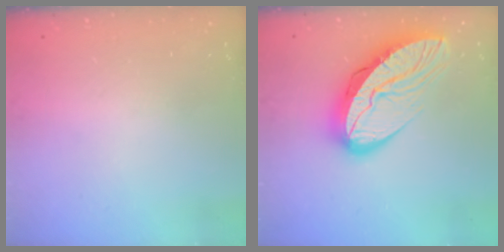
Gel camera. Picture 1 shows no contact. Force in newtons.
{"total": 16.1, "press": 16.0, "slide": 1.3}